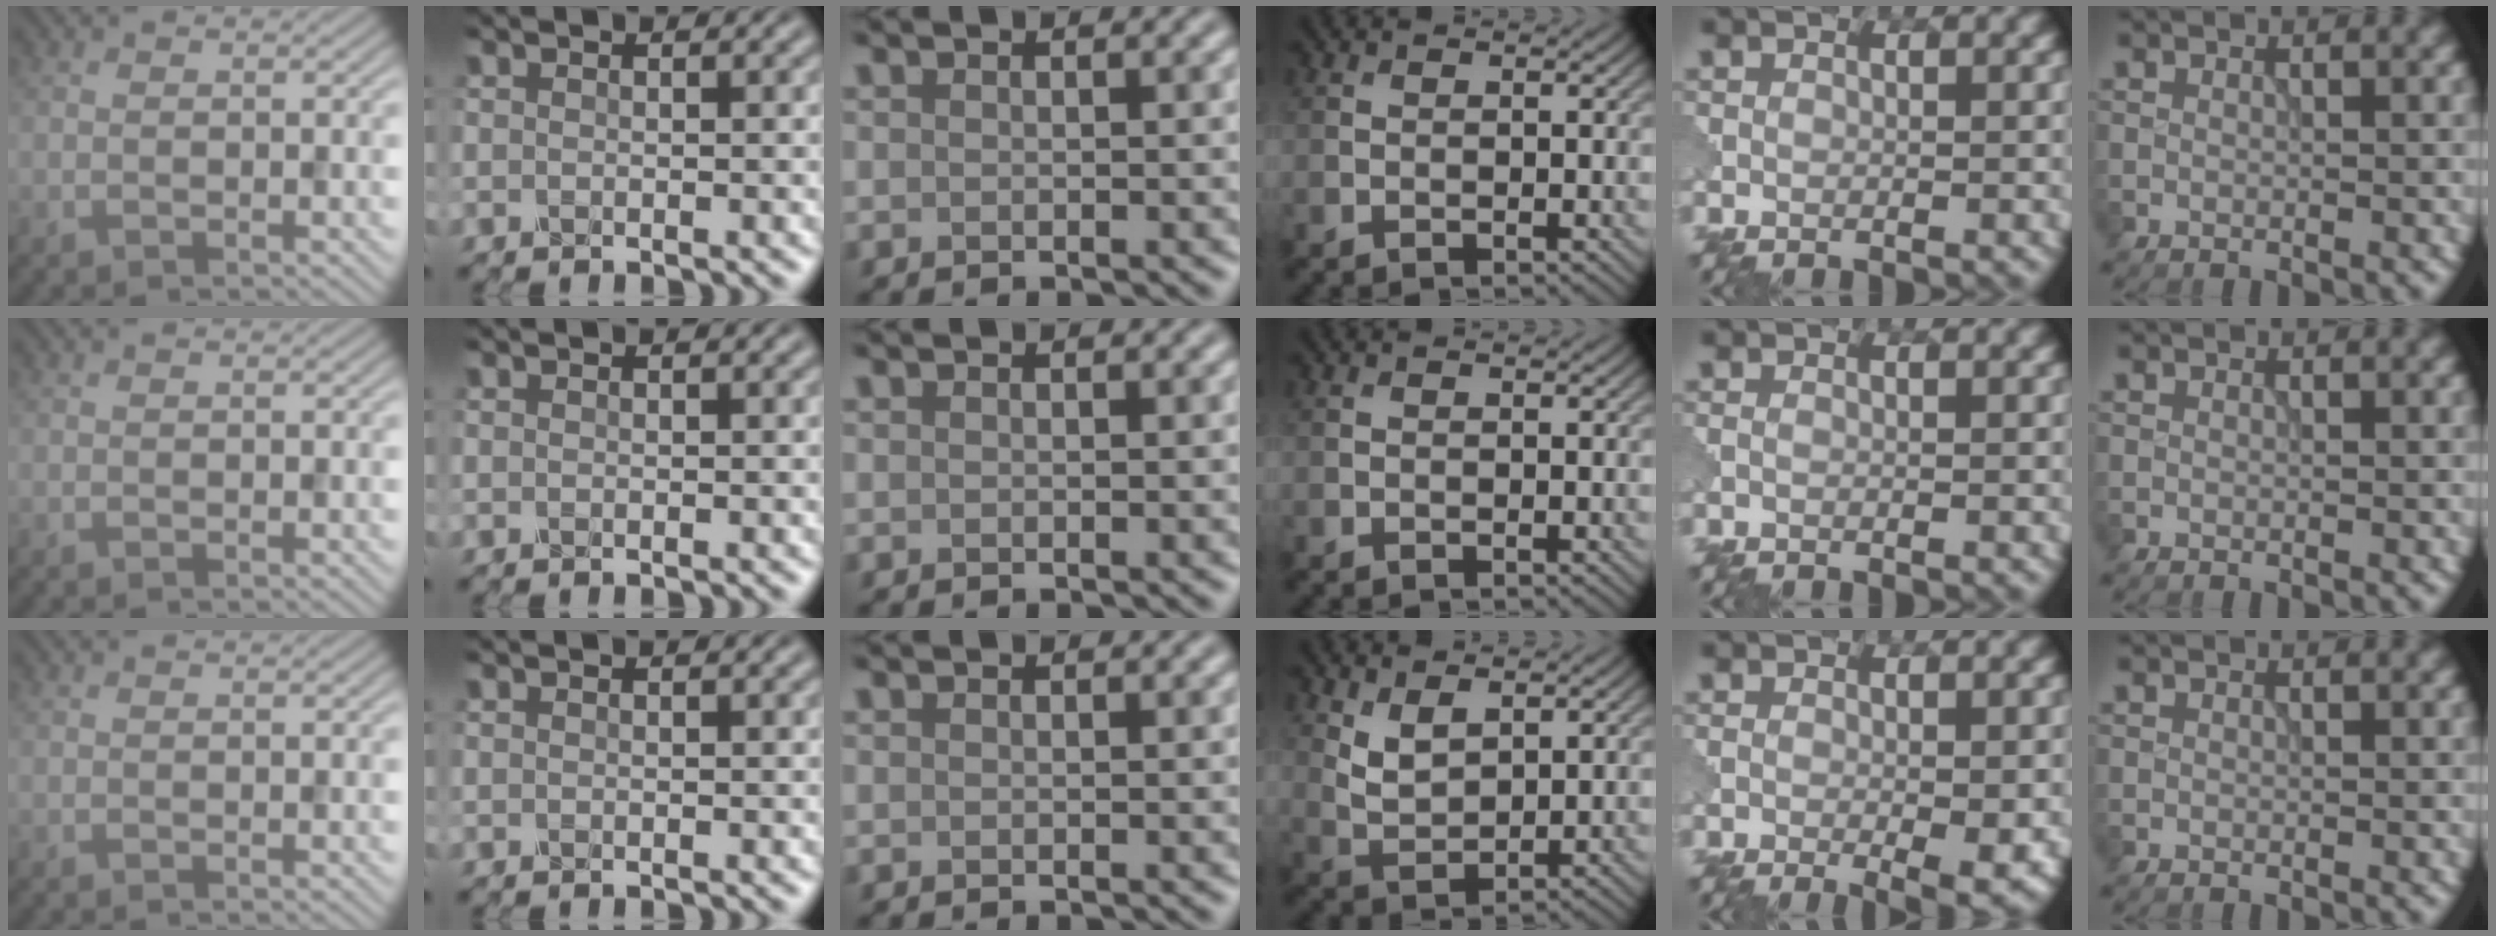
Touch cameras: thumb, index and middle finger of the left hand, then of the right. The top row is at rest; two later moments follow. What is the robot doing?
{"motion": "wrap", "object": "tissue paper"}